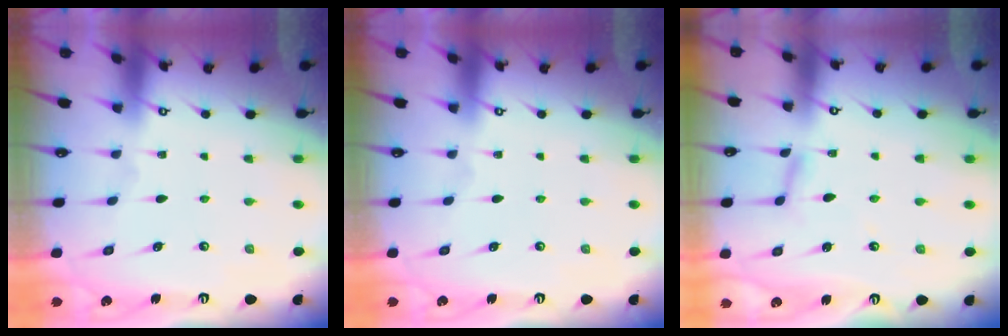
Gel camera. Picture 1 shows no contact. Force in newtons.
{"total": 0.0}
{"total": 3.1, "press": 3.1, "slide": 0.2}